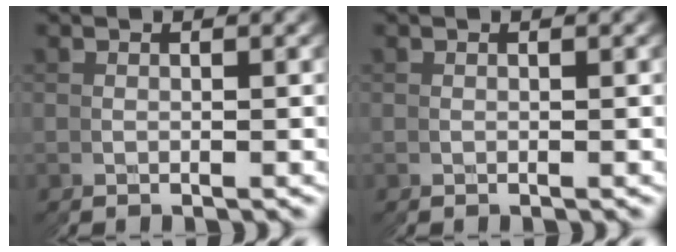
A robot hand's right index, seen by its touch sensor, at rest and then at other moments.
{"total": 0.0}